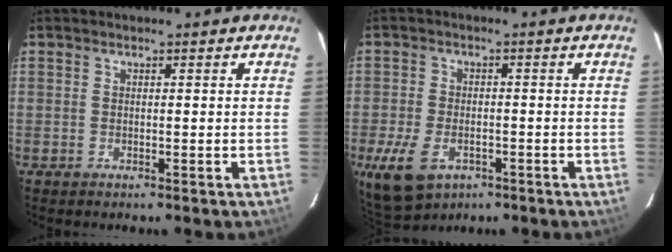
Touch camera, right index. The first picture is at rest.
{"total": 9.8, "force": [-4.8, 5.9, 6.2], "torque": [-0.148, -0.021, -0.081]}